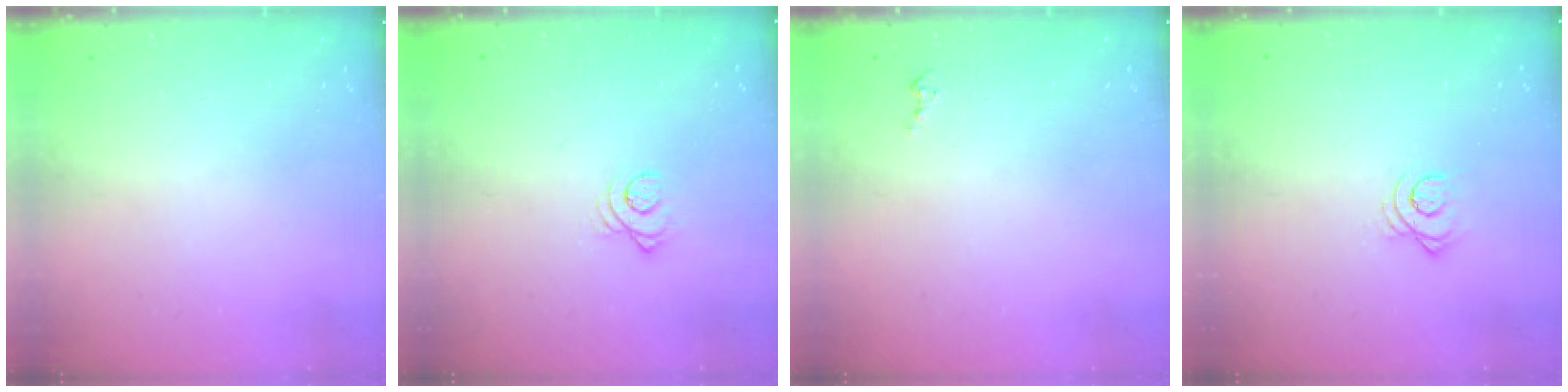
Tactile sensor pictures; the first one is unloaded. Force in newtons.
{"total": 2.5, "press": 2.5, "slide": 0.3}
{"total": 1.7, "press": 1.7, "slide": 0.1}
{"total": 3.4, "press": 3.4, "slide": 0.5}